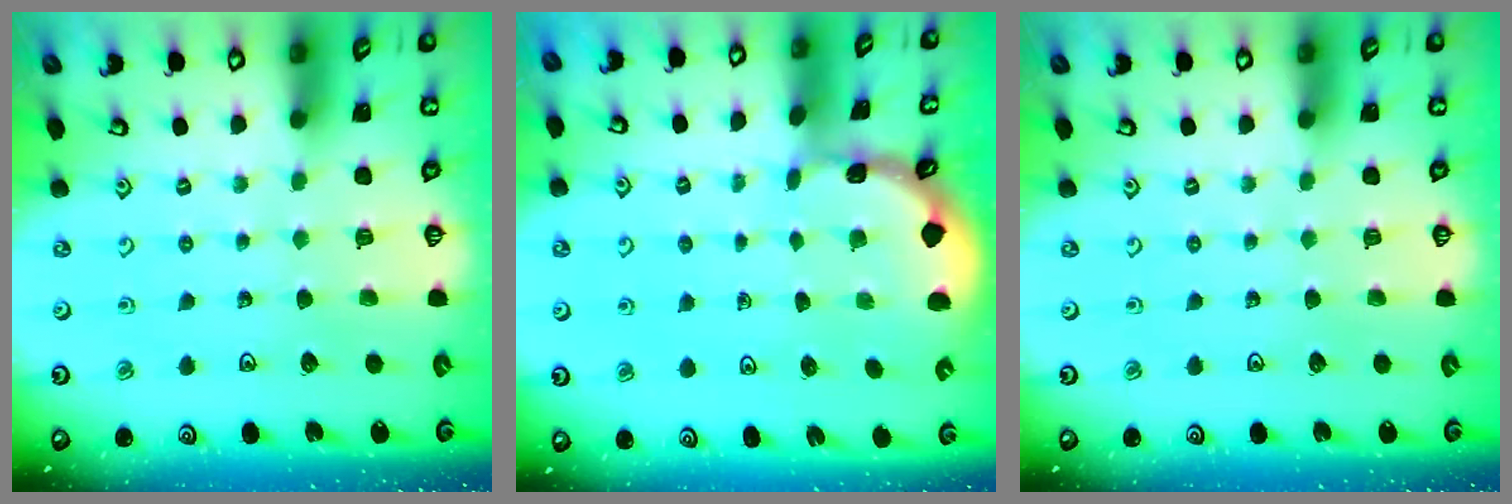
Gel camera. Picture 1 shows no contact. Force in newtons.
{"total": 0.7, "press": 0.7, "slide": 0.1}
{"total": 0.0}